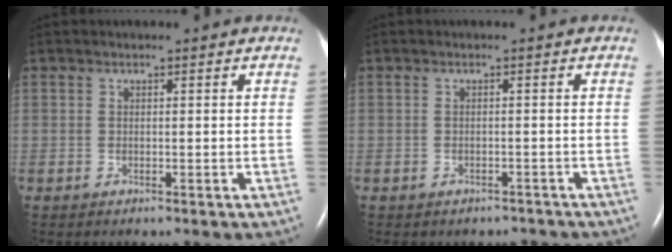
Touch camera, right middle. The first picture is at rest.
{"total": 3.2, "force": [-2.8, 1.6, 0.2], "torque": [-0.006, 0.007, -0.034]}